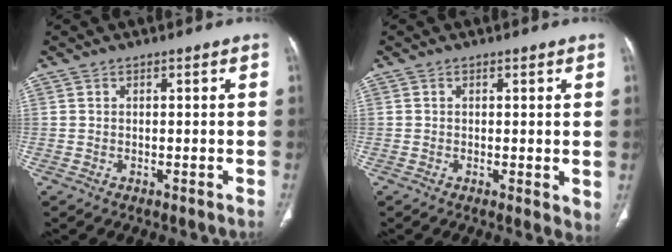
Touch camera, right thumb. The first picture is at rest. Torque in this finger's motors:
{"motor_torque": [-0.27, 0.27, -0.12, -0.02, 0.00]}